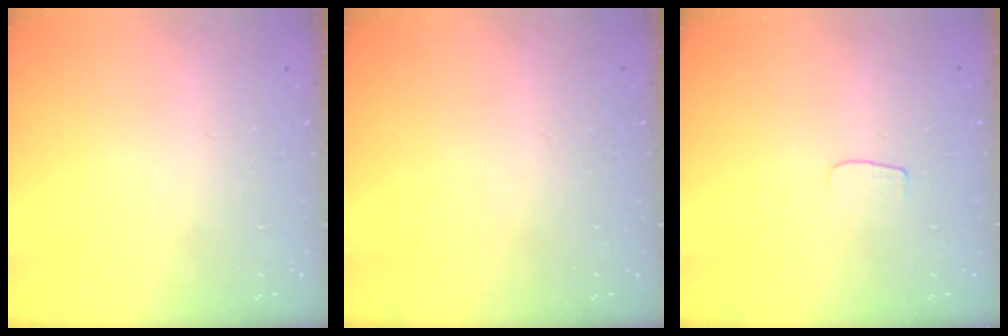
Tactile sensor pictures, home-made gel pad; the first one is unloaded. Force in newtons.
{"total": 0.0}
{"total": 3.1, "press": 3.1, "slide": 0.3}